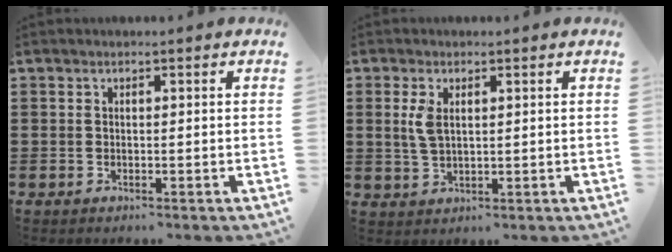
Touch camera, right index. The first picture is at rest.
{"total": 3.5, "force": [0.9, 1.7, 2.9], "torque": [-0.071, 0.004, 0.013]}